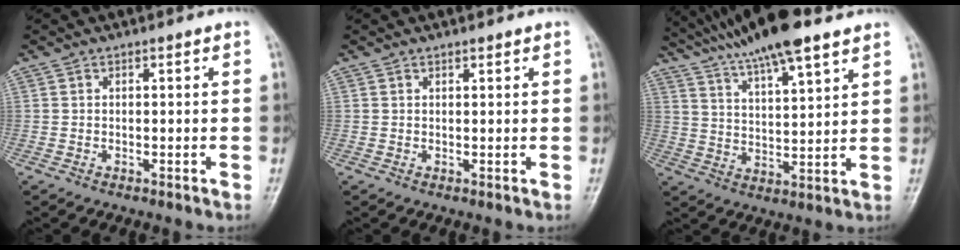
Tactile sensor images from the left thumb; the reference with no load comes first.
{"total": 0.8, "force": [0.7, 0.2, 0.3], "torque": [-0.006, -0.005, 0.011]}
{"total": 15.5, "force": [11.9, 2.4, 9.7], "torque": [-0.156, -0.034, 0.207]}